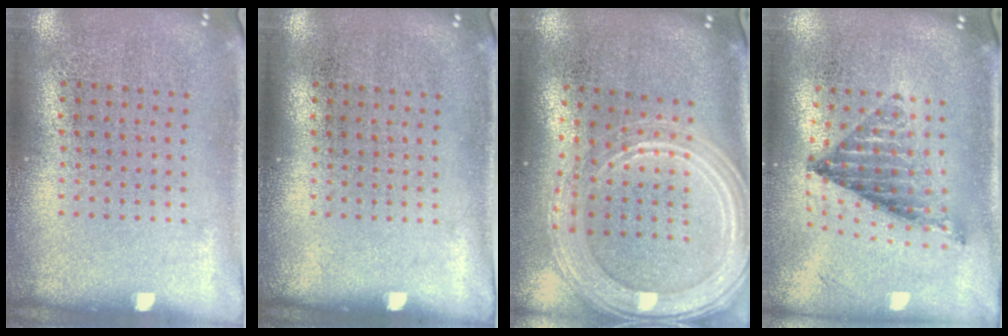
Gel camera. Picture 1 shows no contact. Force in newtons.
{"total": 0.0}
{"total": 2.3, "press": 2.1, "slide": 1.0}
{"total": 1.0, "press": 1.0, "slide": 0.2}